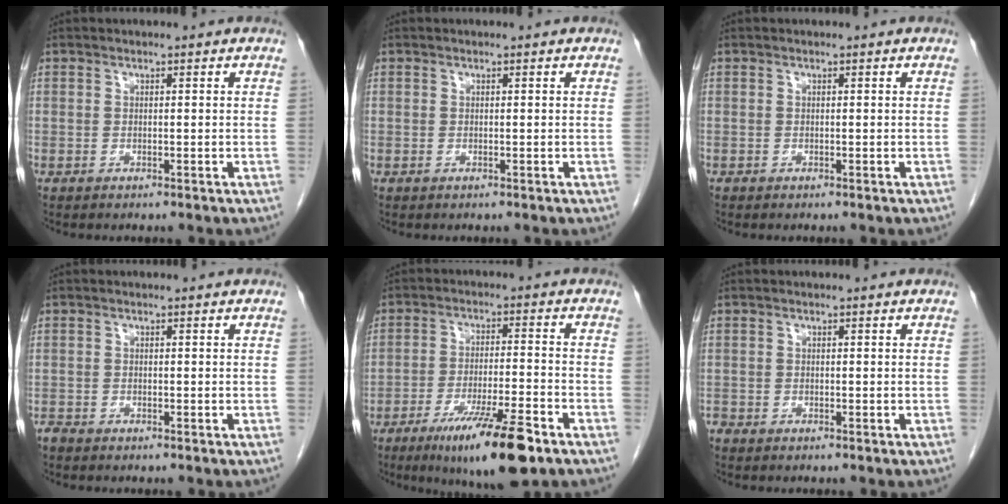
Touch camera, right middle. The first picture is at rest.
{"total": 0.0}
{"total": 0.0}
{"total": 0.6, "force": [-0.6, 0.1, 0.1], "torque": [-0.007, -0.002, -0.014]}
{"total": 12.9, "force": [-8.0, 1.0, 10.1], "torque": [-0.172, -0.030, -0.128]}
{"total": 0.7, "force": [-0.6, 0.3, 0.1], "torque": [-0.006, -0.001, -0.014]}